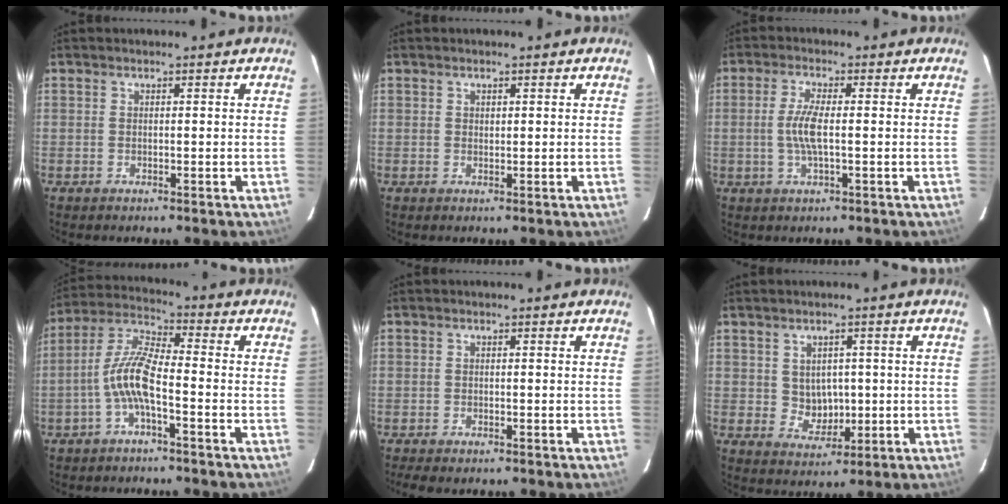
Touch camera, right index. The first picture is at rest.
{"total": 0.7, "force": [0.3, 0.6, 0.2], "torque": [-0.003, 0.003, 0.006]}
{"total": 5.3, "force": [-0.4, 1.1, 5.2], "torque": [-0.104, -0.001, -0.007]}
{"total": 8.2, "force": [-3.0, 1.9, 7.4], "torque": [-0.167, 0.015, -0.060]}
{"total": 3.4, "force": [-2.7, 1.0, 1.7], "torque": [-0.043, -0.014, -0.046]}
{"total": 4.7, "force": [0.4, 4.4, 1.8], "torque": [-0.031, 0.005, 0.020]}